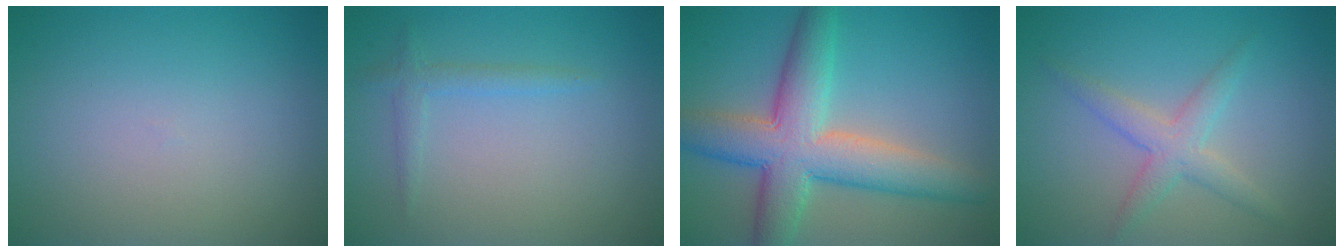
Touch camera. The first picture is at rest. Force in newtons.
{"total": 1.4, "press": 1.4, "slide": 0.1}
{"total": 8.5, "press": 8.5, "slide": 0.2}
{"total": 2.8, "press": 2.8, "slide": 0.0}